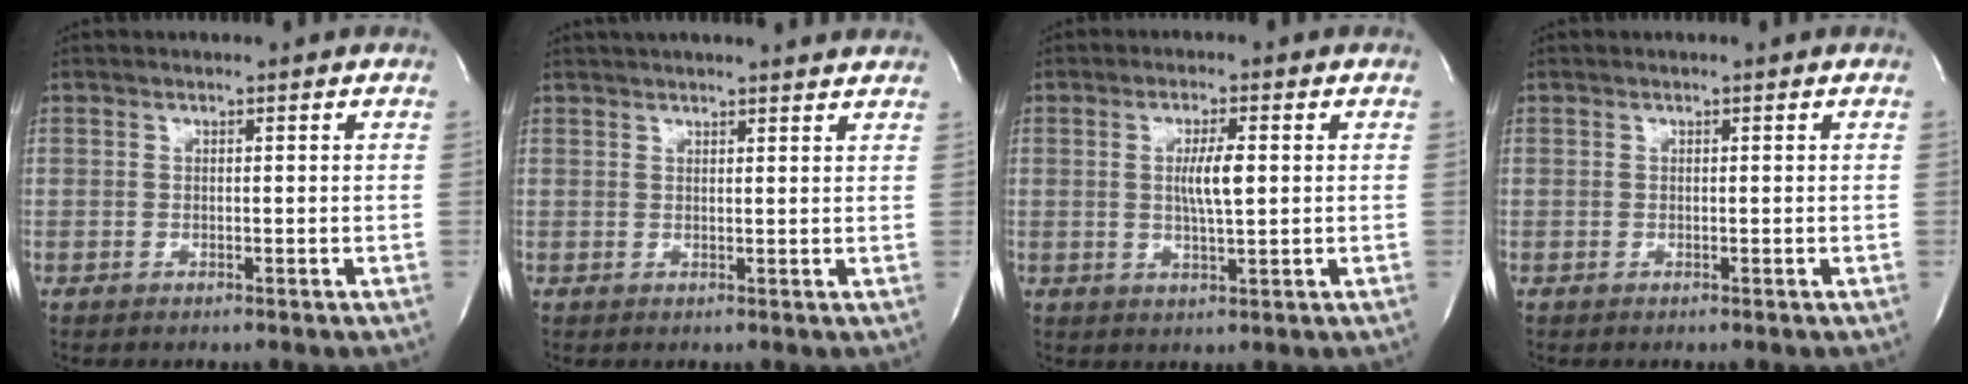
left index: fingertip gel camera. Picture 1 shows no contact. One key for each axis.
{"total": 12.3, "fx": 11.4, "fy": 1.1, "fz": 4.5, "tx": -0.065, "ty": 0.025, "tz": 0.139}
{"total": 4.7, "fx": 0.5, "fy": 0.5, "fz": 4.6, "tx": -0.085, "ty": -0.003, "tz": 0.009}
{"total": 0.0}